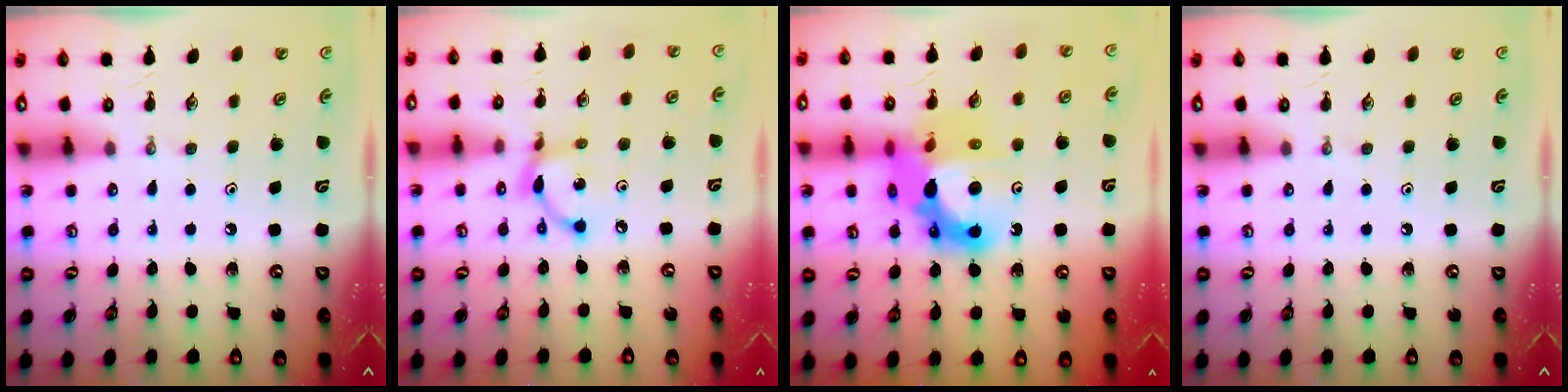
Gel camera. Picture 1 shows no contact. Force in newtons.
{"total": 8.8, "press": 8.8, "slide": 0.5}
{"total": 17.5, "press": 17.5, "slide": 1.4}
{"total": 0.0}